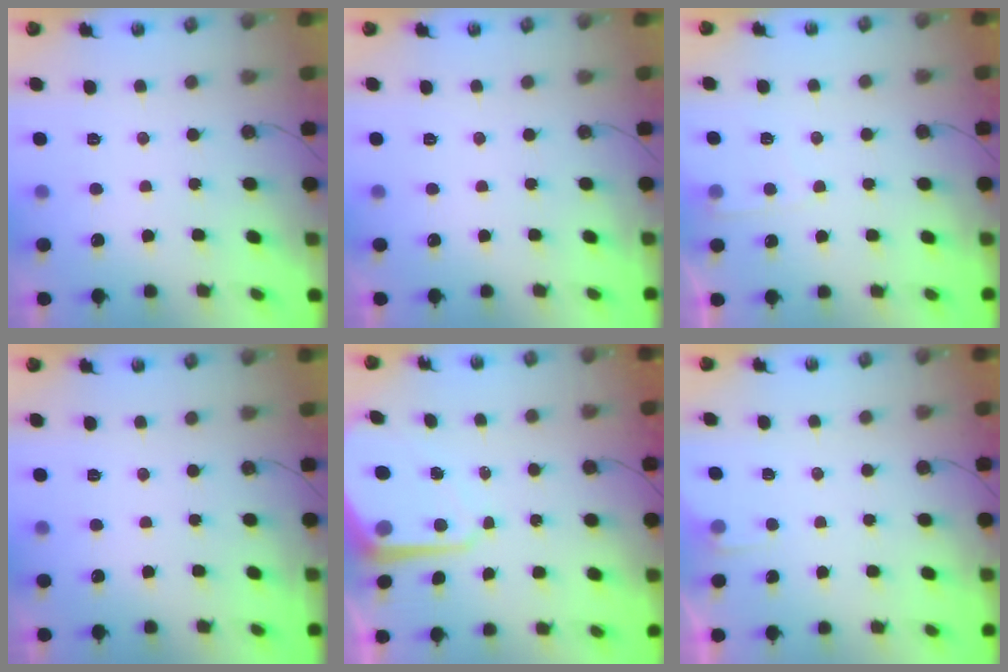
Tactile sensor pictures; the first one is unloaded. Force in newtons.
{"total": 0.0}
{"total": 3.7, "press": 3.6, "slide": 0.4}
{"total": 0.0}
{"total": 9.1, "press": 9.1, "slide": 0.7}
{"total": 2.0, "press": 2.0, "slide": 0.4}